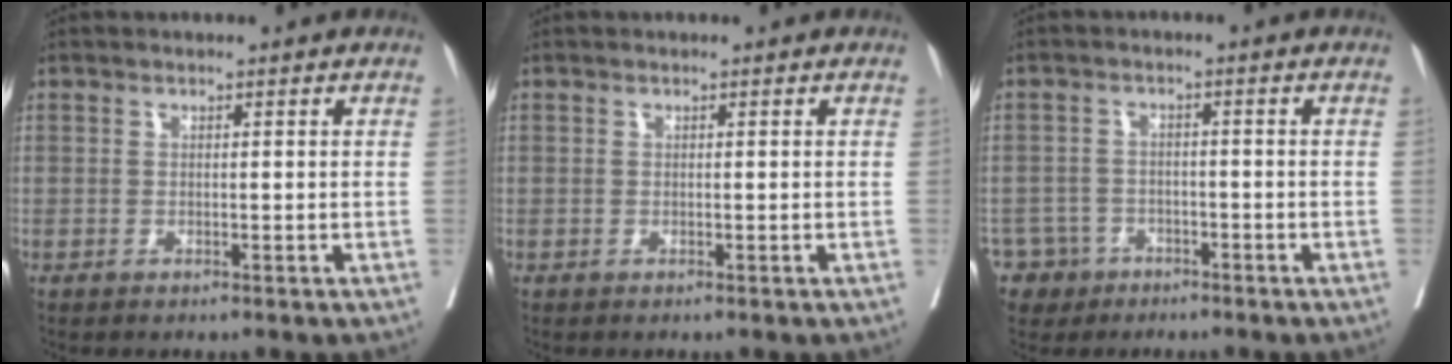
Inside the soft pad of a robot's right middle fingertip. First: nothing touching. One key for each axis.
{"total": 0.0}
{"total": 5.2, "fx": -3.2, "fy": 4.1, "fz": 0.0, "tx": 0.000, "ty": 0.010, "tz": -0.051}